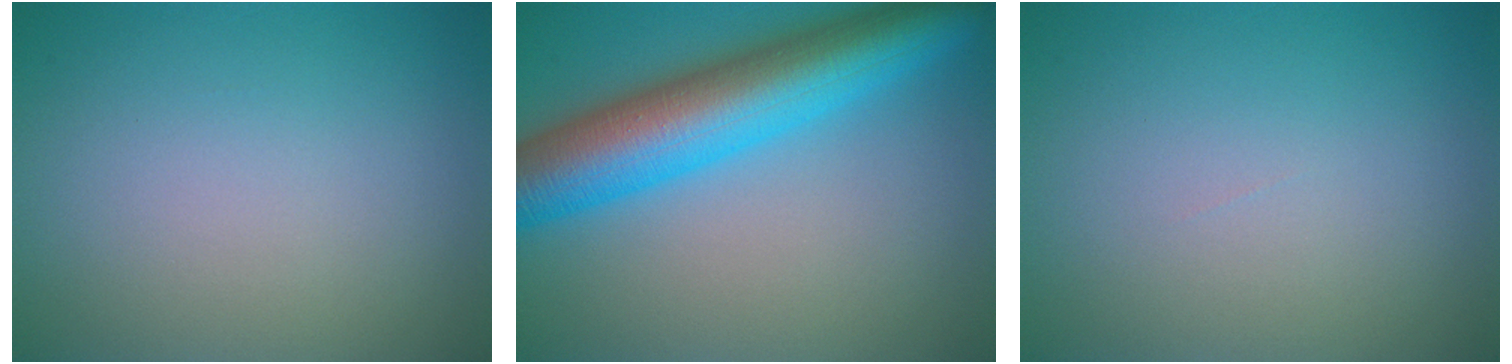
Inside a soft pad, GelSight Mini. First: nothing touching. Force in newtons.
{"total": 10.3, "press": 10.3, "slide": 0.4}
{"total": 0.0}